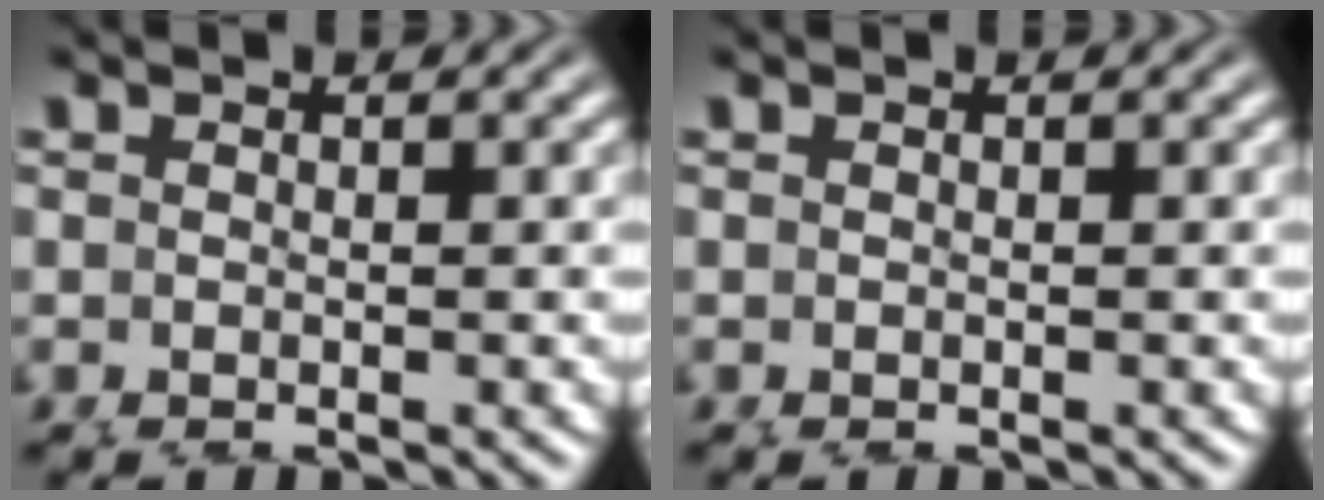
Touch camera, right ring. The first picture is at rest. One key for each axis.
{"total": 0.0}